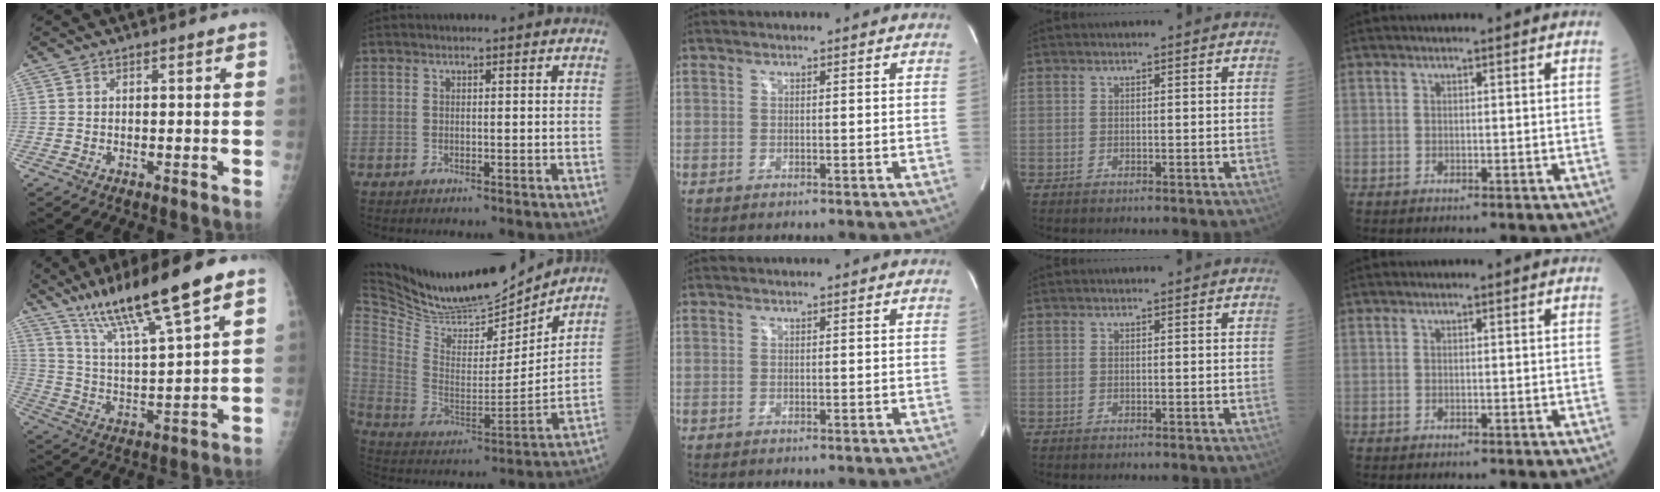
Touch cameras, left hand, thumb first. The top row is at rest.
{"thumb": {"total": 17.3, "force": [11.3, 2.1, 12.9], "torque": [-0.219, -0.044, 0.204]}, "index": {"total": 20.2, "force": [19.0, 3.6, 6.0], "torque": [-0.128, -0.022, 0.326]}}